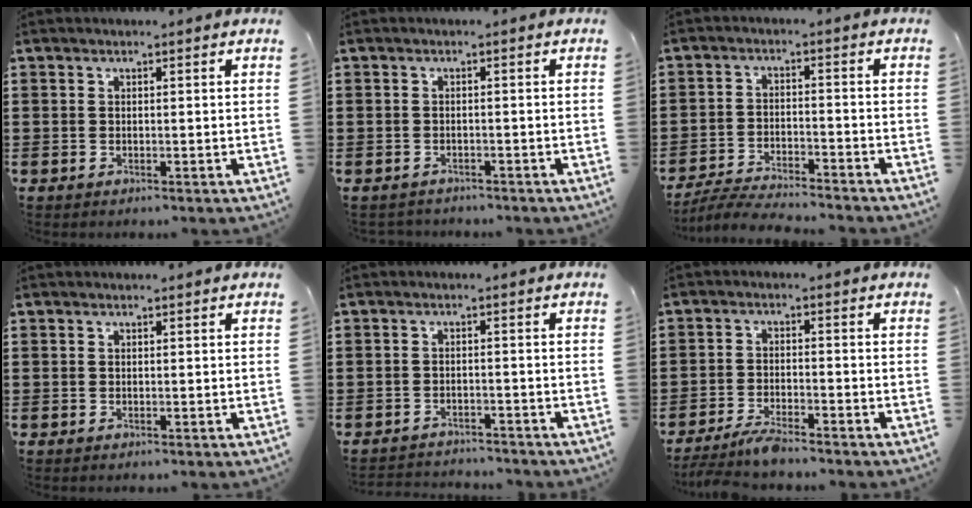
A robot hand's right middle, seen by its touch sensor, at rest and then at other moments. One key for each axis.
{"total": 1.0, "fx": -1.0, "fy": 0.1, "fz": -0.1, "tx": -0.004, "ty": -0.001, "tz": -0.021}
{"total": 5.1, "fx": -4.9, "fy": 0.2, "fz": 1.2, "tx": -0.035, "ty": -0.006, "tz": -0.101}
{"total": 0.0}
{"total": 2.3, "fx": -2.3, "fy": 0.1, "fz": 0.1, "tx": -0.009, "ty": -0.003, "tz": -0.048}
{"total": 3.8, "fx": -3.4, "fy": 0.2, "fz": 1.7, "tx": -0.044, "ty": -0.006, "tz": -0.069}